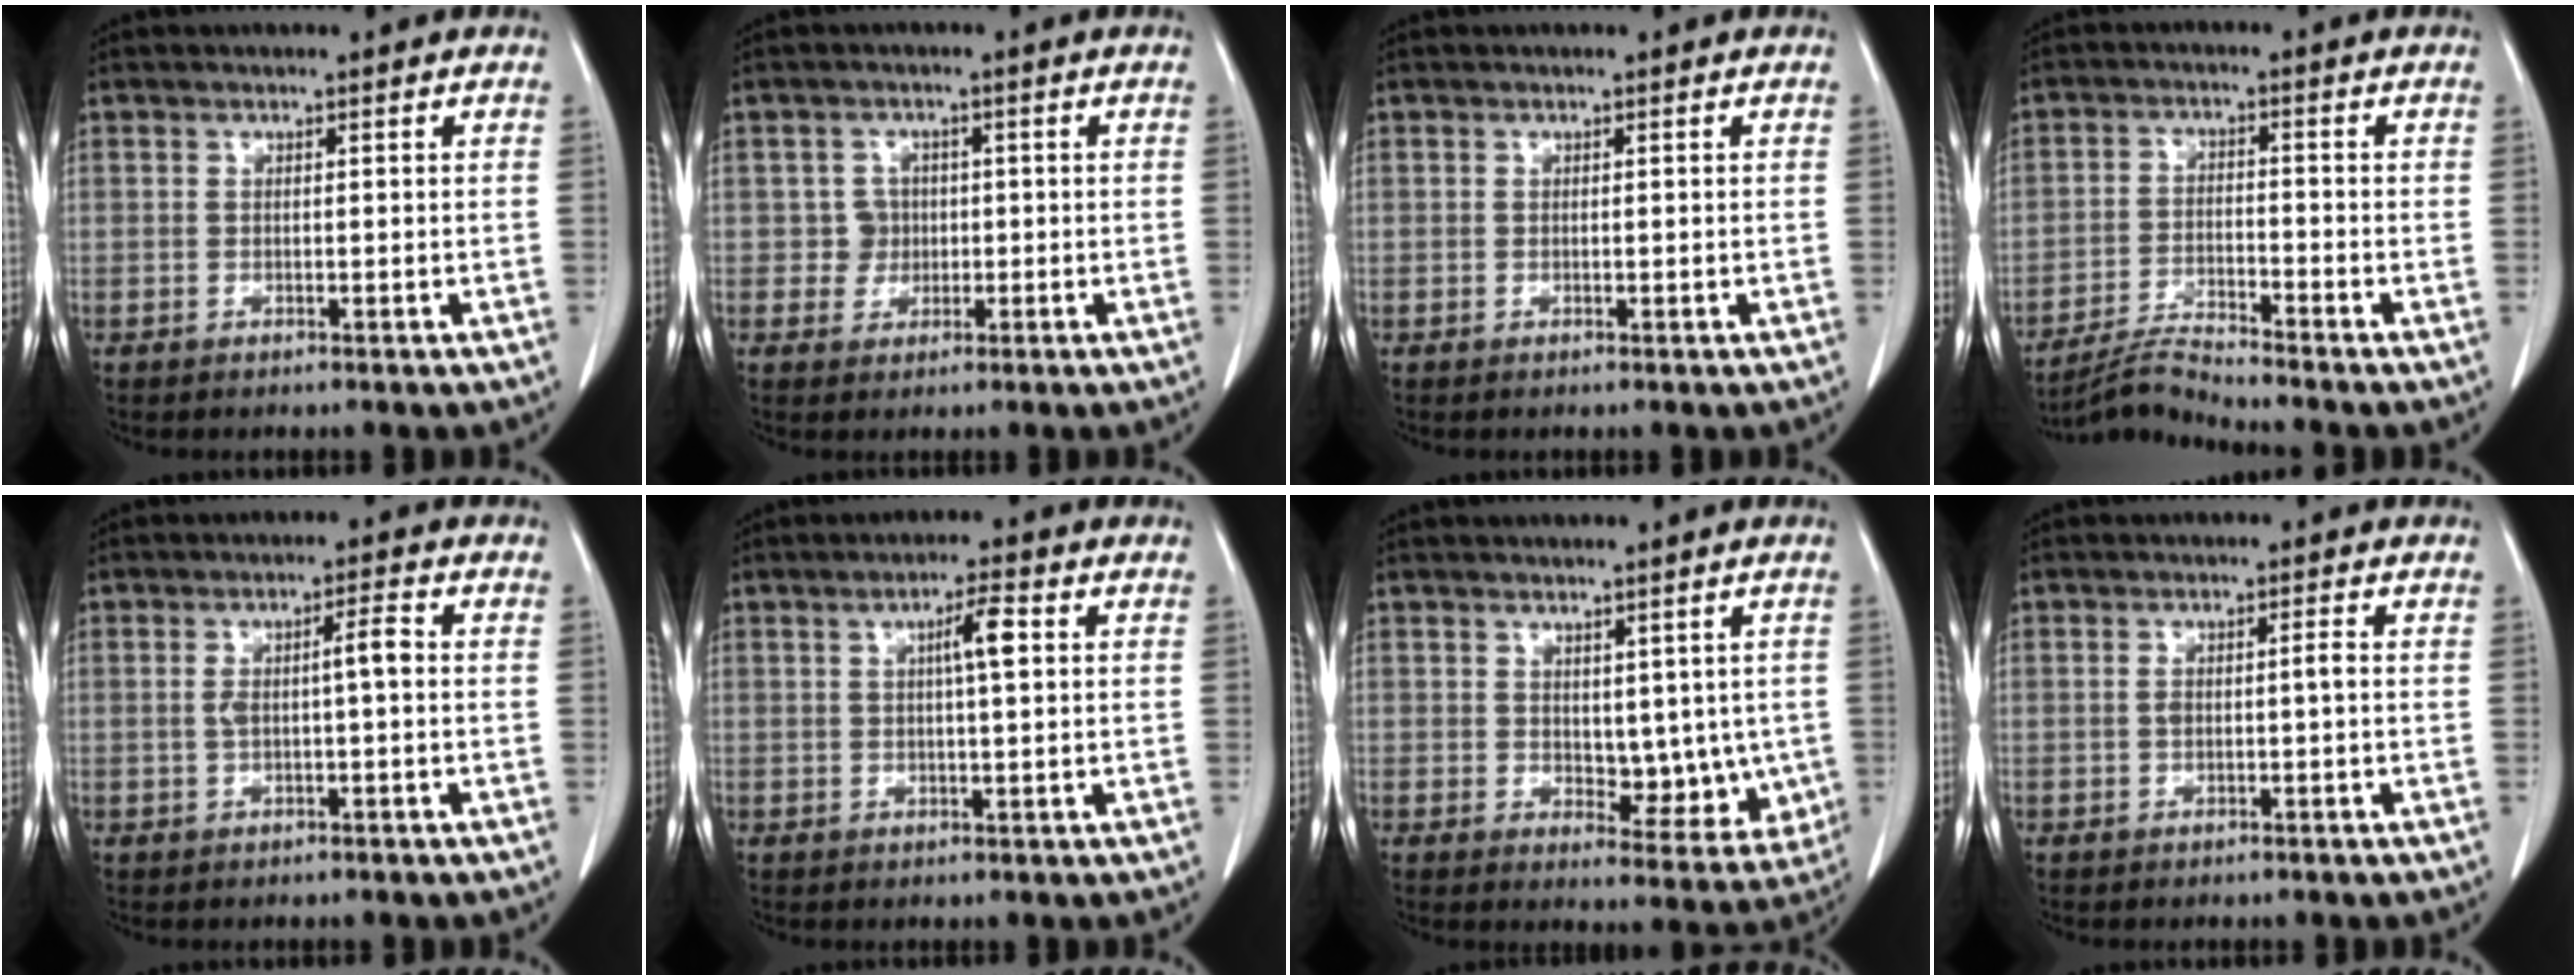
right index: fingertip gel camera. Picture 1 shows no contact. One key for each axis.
{"total": 2.8, "fx": 0.0, "fy": 2.8, "fz": 0.2, "tx": 0.005, "ty": 0.008, "tz": 0.000}
{"total": 0.0}
{"total": 5.5, "fx": -5.2, "fy": -2.0, "fz": 0.4, "tx": -0.019, "ty": -0.018, "tz": -0.099}
{"total": 4.0, "fx": 0.1, "fy": 0.4, "fz": 4.0, "tx": -0.076, "ty": 0.012, "tz": 0.003}
{"total": 4.1, "fx": 0.9, "fy": 0.2, "fz": 3.9, "tx": -0.067, "ty": 0.005, "tz": 0.015}
{"total": 6.9, "fx": 0.3, "fy": 4.2, "fz": 5.5, "tx": -0.048, "ty": -0.007, "tz": 0.017}
{"total": 2.0, "fx": -0.2, "fy": 0.2, "fz": 1.9, "tx": -0.041, "ty": 0.004, "tz": 0.000}